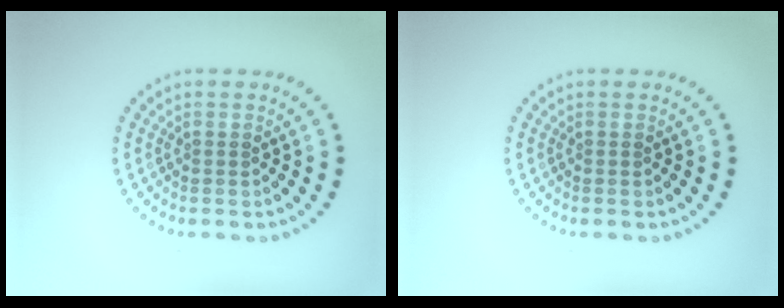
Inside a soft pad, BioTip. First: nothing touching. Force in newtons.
{"total": 0.0}